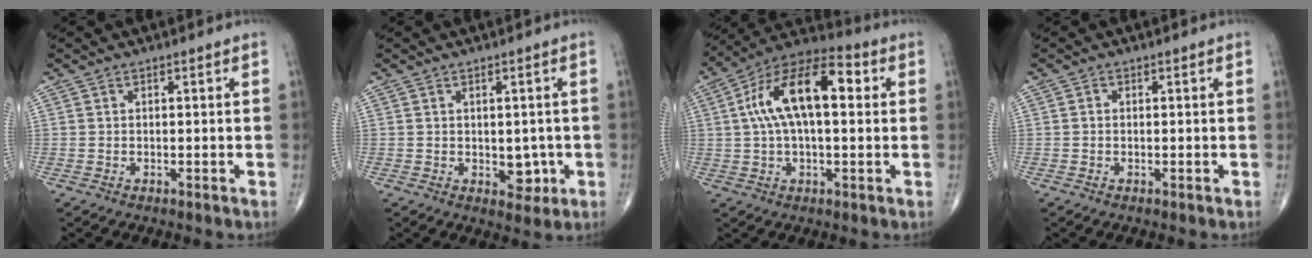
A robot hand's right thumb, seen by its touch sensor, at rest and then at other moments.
{"total": 4.4, "force": [-0.7, 2.9, 3.2], "torque": [-0.014, -0.003, -0.001]}
{"total": 16.4, "force": [3.0, 7.6, 14.2], "torque": [-0.250, 0.037, 0.043]}
{"total": 0.6, "force": [-0.1, 0.5, 0.3], "torque": [-0.002, 0.001, -0.005]}